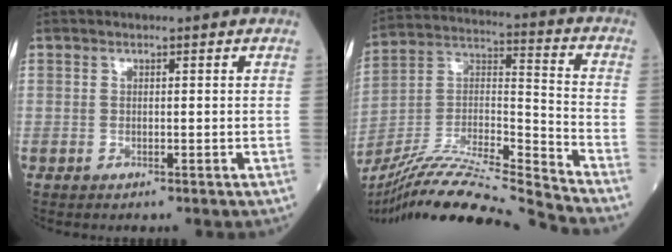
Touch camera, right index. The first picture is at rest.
{"total": 21.3, "force": [-19.7, -1.6, 8.1], "torque": [-0.175, -0.003, -0.345]}